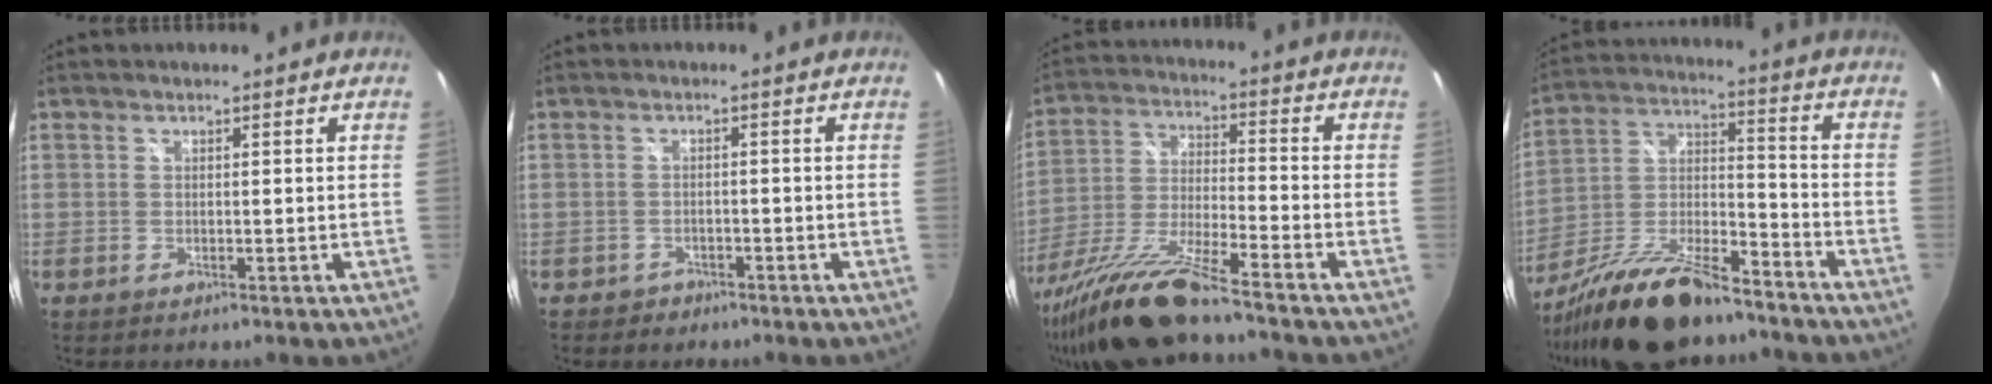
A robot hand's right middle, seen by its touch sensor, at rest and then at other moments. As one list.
[{"total": 2.6, "force": [-1.8, 1.9, 0.3], "torque": [-0.013, 0.000, -0.027]}, {"total": 15.7, "force": [-13.1, 0.0, 8.5], "torque": [-0.182, -0.031, -0.246]}, {"total": 18.4, "force": [-13.8, 5.5, 10.9], "torque": [-0.219, -0.013, -0.243]}]